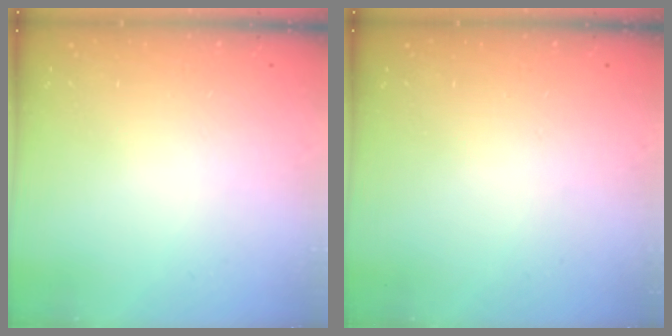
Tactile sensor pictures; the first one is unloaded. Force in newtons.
{"total": 0.0}